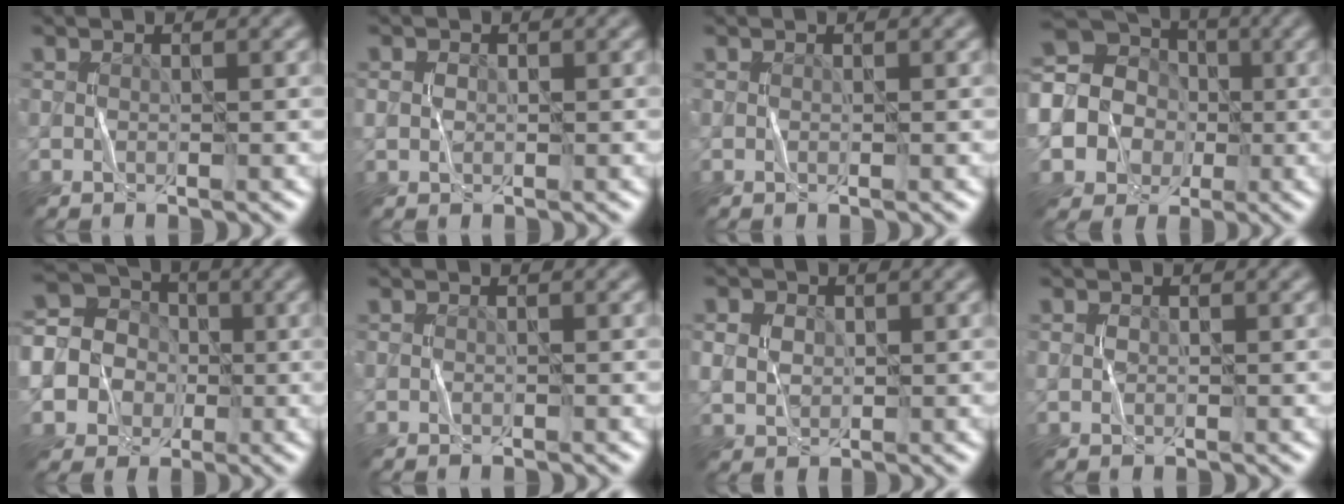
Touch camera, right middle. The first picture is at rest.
{"total": 1.6, "force": [0.4, 1.4, 0.8], "torque": [-0.020, 0.008, -0.001]}
{"total": 0.0}
{"total": 18.2, "force": [-1.2, 17.3, 5.3], "torque": [-0.170, 0.001, -0.065]}
{"total": 14.9, "force": [-1.5, 14.2, 4.3], "torque": [-0.156, 0.007, -0.062]}
{"total": 0.0}
{"total": 5.7, "force": [2.3, 4.5, 2.8], "torque": [-0.069, 0.029, 0.025]}
{"total": 0.6, "force": [0.1, 0.5, 0.2], "torque": [-0.005, 0.002, 0.001]}